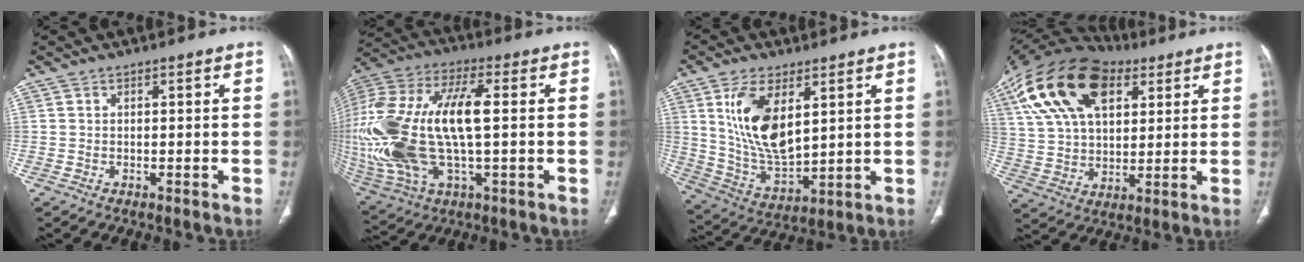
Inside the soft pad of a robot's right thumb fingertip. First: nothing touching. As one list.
[{"total": 29.5, "force": [0.2, 13.0, 26.4], "torque": [-0.637, 0.011, 0.014]}, {"total": 15.0, "force": [5.1, 7.4, 12.1], "torque": [-0.222, -0.028, 0.111]}, {"total": 24.0, "force": [11.1, 13.2, 16.6], "torque": [-0.316, 0.007, 0.199]}]